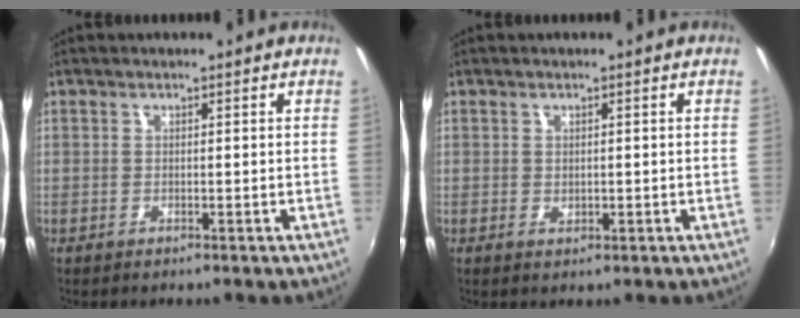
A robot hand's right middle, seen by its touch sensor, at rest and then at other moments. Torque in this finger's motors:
{"motor_torque": [0.26, -0.13, -0.03, 0.01]}